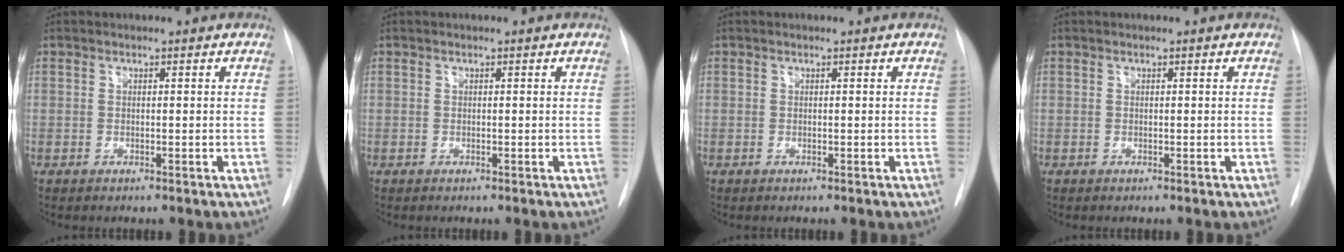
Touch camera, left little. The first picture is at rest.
{"total": 0.0}
{"total": 0.0}
{"total": 0.0}